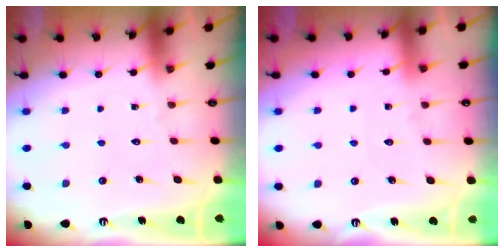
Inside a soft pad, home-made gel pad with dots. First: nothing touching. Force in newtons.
{"total": 2.7, "press": 2.7, "slide": 0.4}